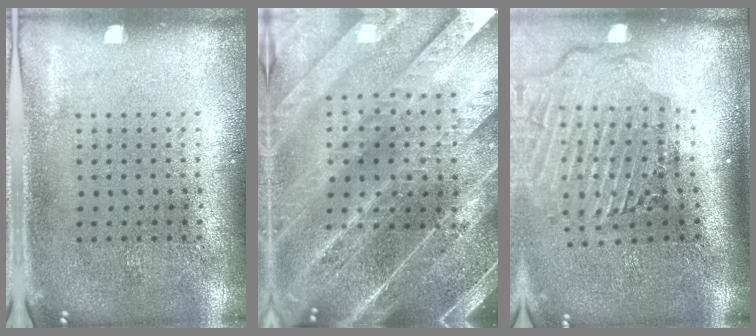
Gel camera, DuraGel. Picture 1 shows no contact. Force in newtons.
{"total": 5.1, "press": 4.4, "slide": 2.6}
{"total": 3.0, "press": 2.2, "slide": 2.0}